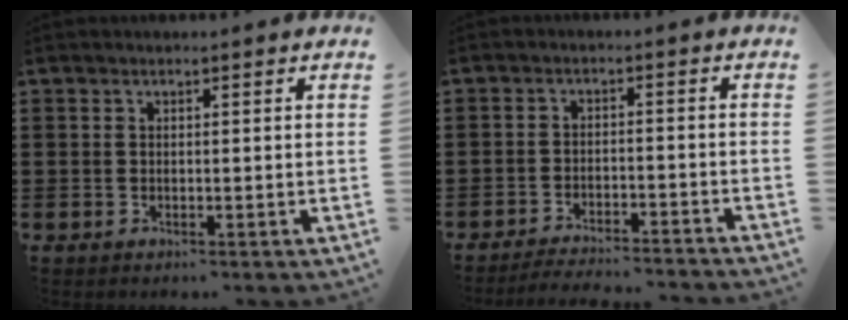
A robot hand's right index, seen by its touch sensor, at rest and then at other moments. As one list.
[{"total": 3.2, "force": [-3.1, 0.0, 0.5], "torque": [-0.013, 0.002, -0.065]}]